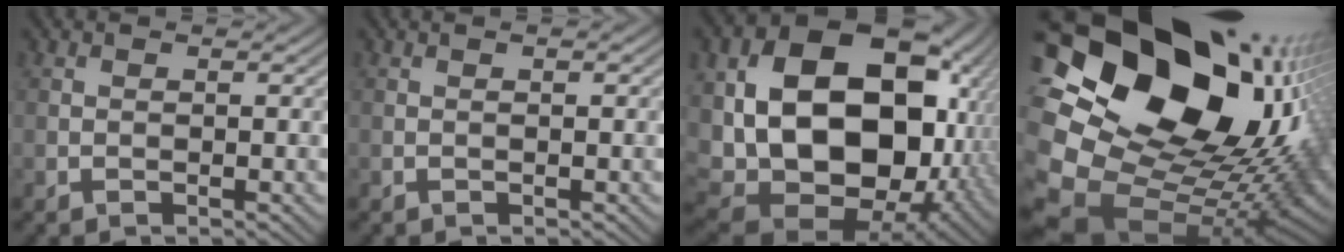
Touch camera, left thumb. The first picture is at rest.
{"total": 0.8, "force": [0.2, 0.0, 0.8], "torque": [-0.017, 0.003, 0.000]}
{"total": 21.4, "force": [1.0, 15.1, 15.1], "torque": [-0.310, -0.043, 0.066]}
{"total": 22.1, "force": [4.5, 16.4, 14.1], "torque": [-0.304, -0.002, 0.089]}